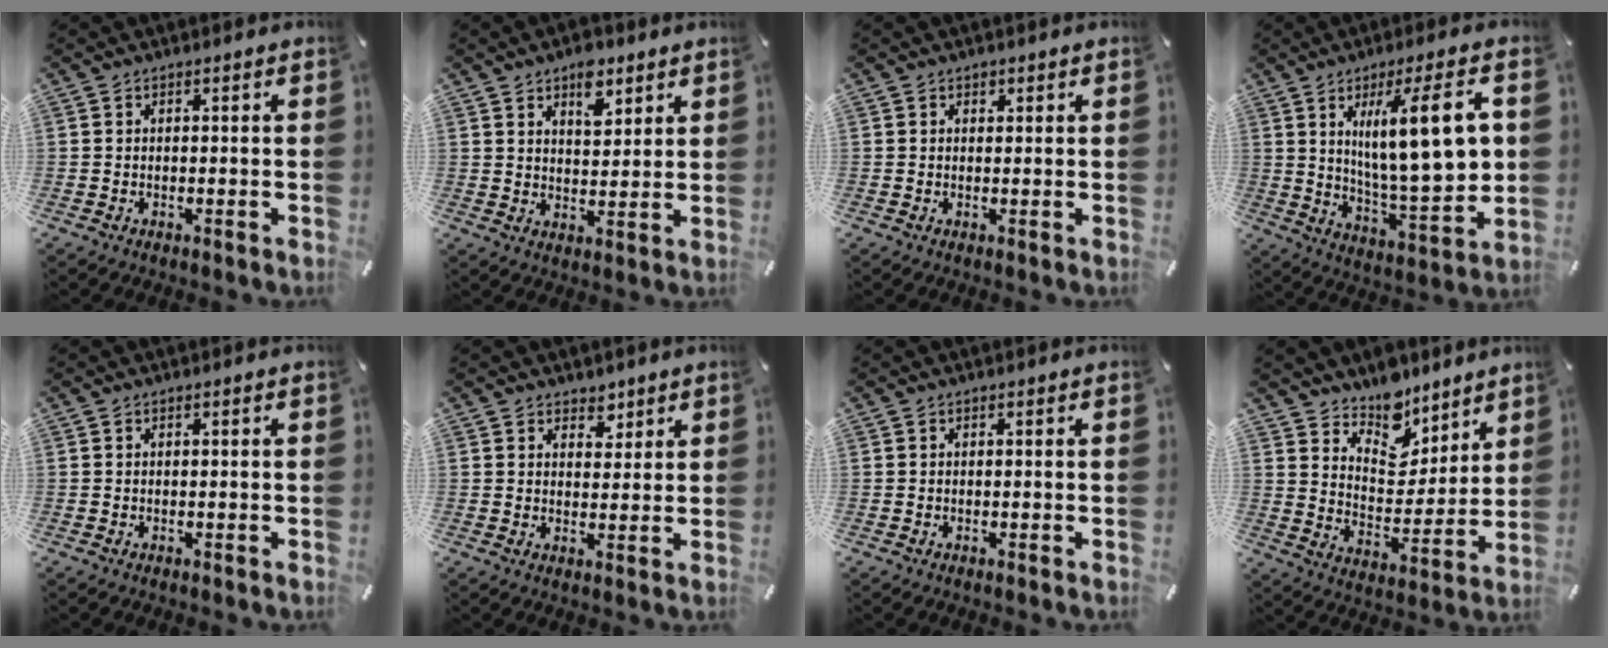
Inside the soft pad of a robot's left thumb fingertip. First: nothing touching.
{"total": 7.3, "force": [4.6, 4.2, 3.9], "torque": [-0.033, -0.021, 0.074]}
{"total": 0.8, "force": [0.4, 0.7, 0.1], "torque": [-0.001, 0.003, 0.007]}
{"total": 18.8, "force": [5.5, 4.7, 17.3], "torque": [-0.285, -0.020, 0.073]}
{"total": 0.0}
{"total": 3.7, "force": [2.7, 2.5, 0.4], "torque": [0.008, -0.013, 0.045]}
{"total": 0.0}
{"total": 10.8, "force": [9.1, 5.7, 0.9], "torque": [-0.017, -0.101, 0.170]}